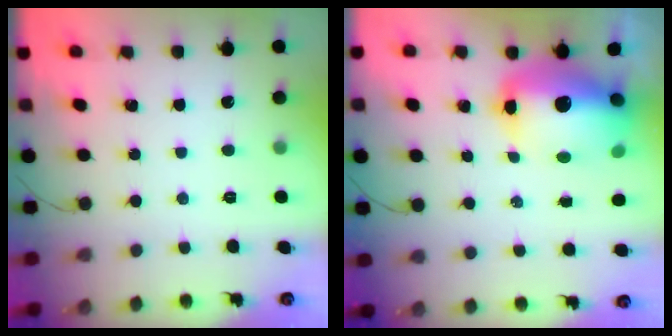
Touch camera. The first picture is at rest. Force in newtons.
{"total": 16.9, "press": 16.3, "slide": 4.3}